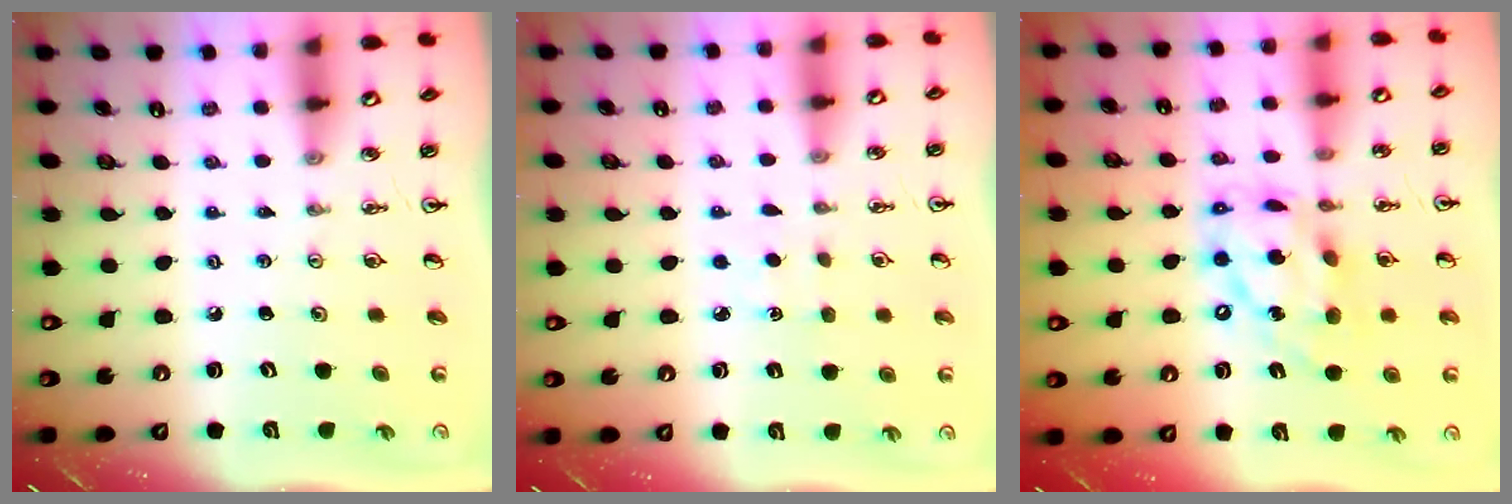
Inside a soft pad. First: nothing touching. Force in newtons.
{"total": 1.4, "press": 1.4, "slide": 0.2}
{"total": 13.6, "press": 13.6, "slide": 1.0}